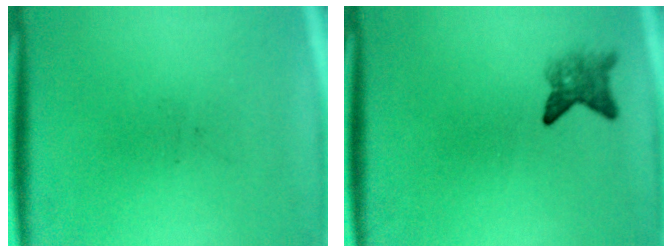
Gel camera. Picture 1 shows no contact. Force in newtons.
{"total": 2.8}